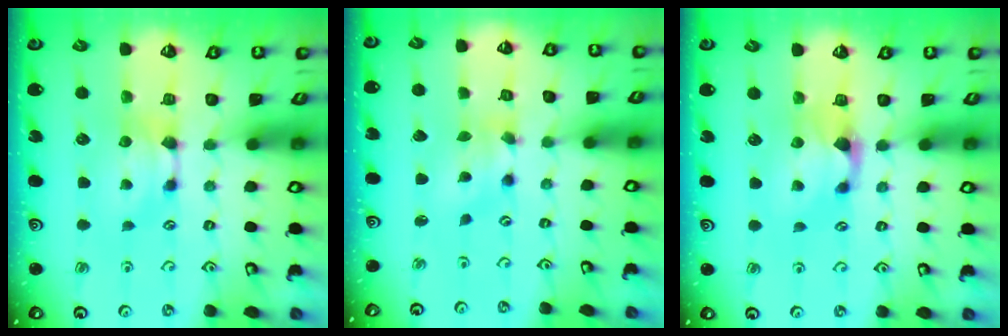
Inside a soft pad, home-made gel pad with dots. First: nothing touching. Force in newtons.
{"total": 2.9, "press": 2.4, "slide": 1.6}
{"total": 0.7, "press": 0.4, "slide": 0.6}